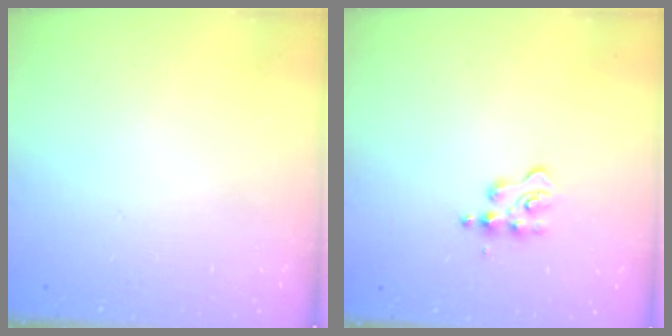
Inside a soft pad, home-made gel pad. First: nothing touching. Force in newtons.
{"total": 3.2, "press": 3.2, "slide": 0.5}